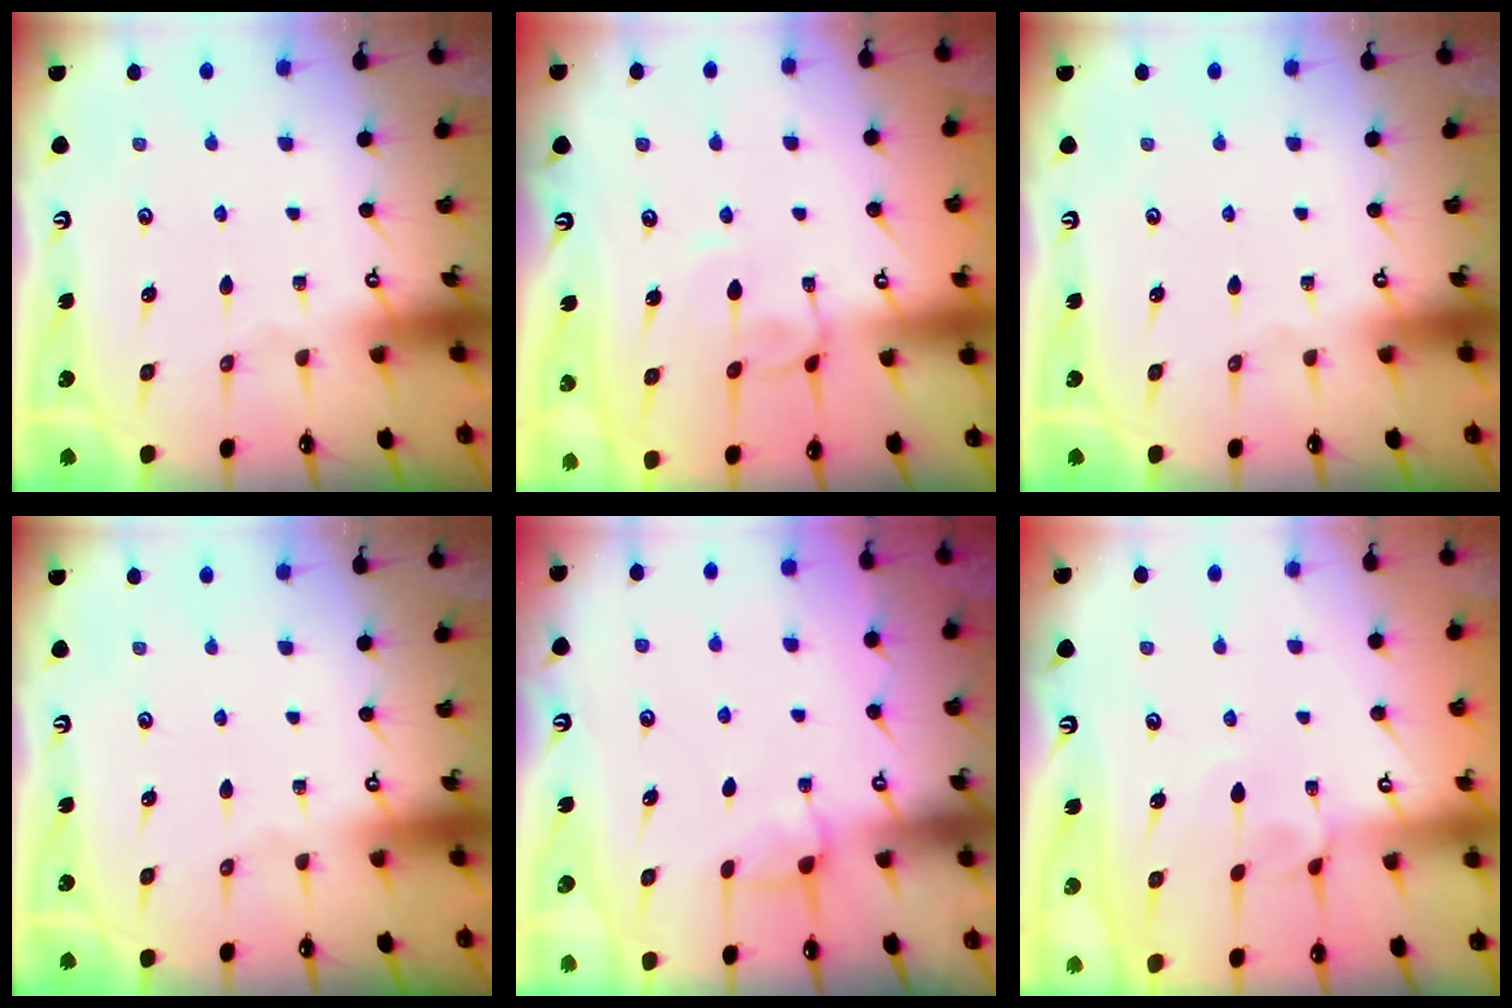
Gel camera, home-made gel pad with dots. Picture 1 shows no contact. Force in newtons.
{"total": 2.9, "press": 2.9, "slide": 0.3}
{"total": 0.0}
{"total": 0.0}
{"total": 1.7, "press": 1.6, "slide": 0.8}
{"total": 4.8, "press": 4.8, "slide": 0.1}